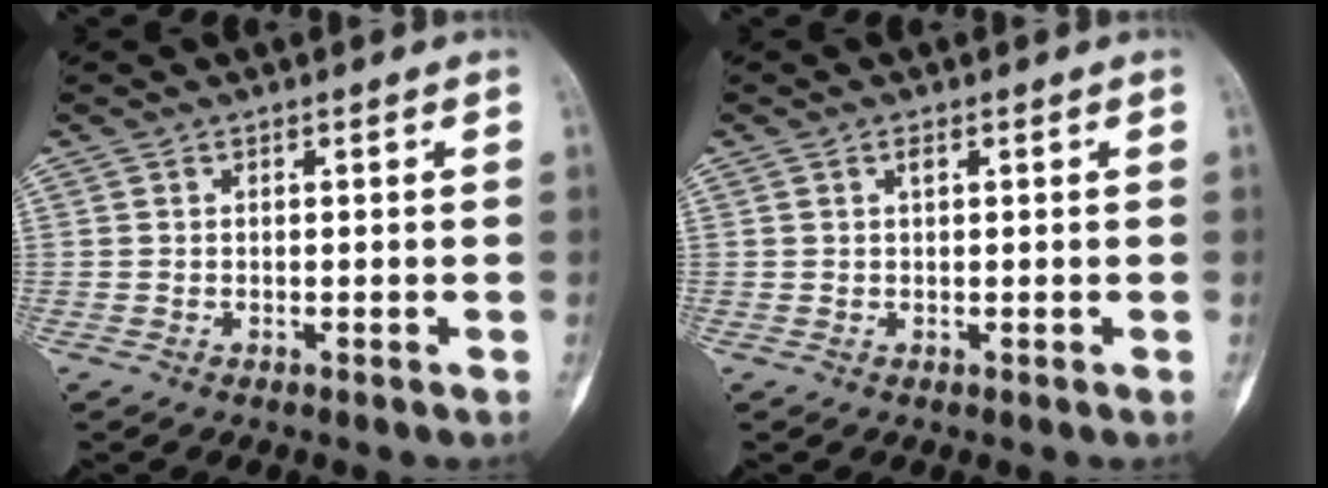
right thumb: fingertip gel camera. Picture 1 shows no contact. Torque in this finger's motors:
{"motor_torque": [0.01, -0.01, -0.01, -0.04, -0.02]}